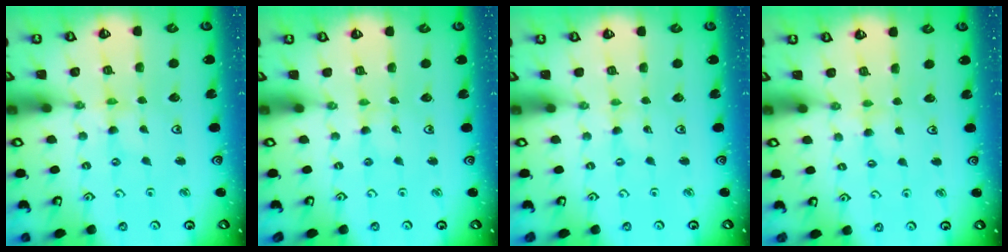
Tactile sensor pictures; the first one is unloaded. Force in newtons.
{"total": 1.0, "press": 1.0, "slide": 0.2}
{"total": 0.0}
{"total": 2.4, "press": 2.4, "slide": 0.5}